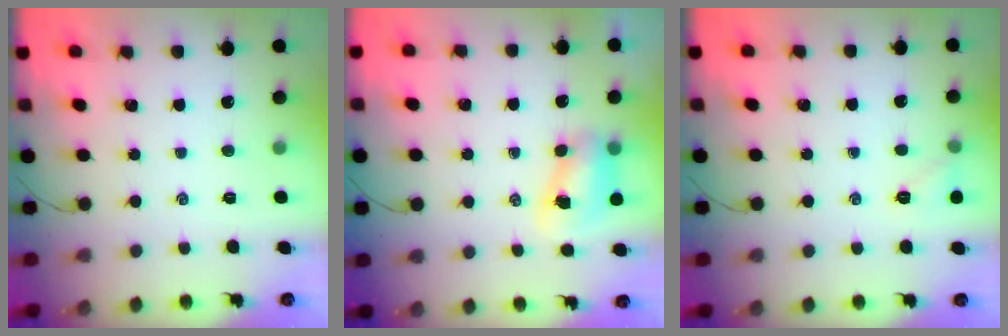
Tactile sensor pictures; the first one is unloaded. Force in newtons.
{"total": 8.2, "press": 8.1, "slide": 1.2}
{"total": 5.9, "press": 5.7, "slide": 1.7}